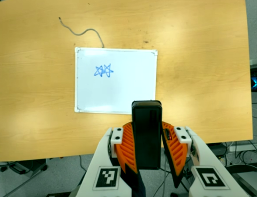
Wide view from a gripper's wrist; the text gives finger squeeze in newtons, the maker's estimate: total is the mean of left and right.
{"total": 7.8, "left": 6.3, "right": 9.3}